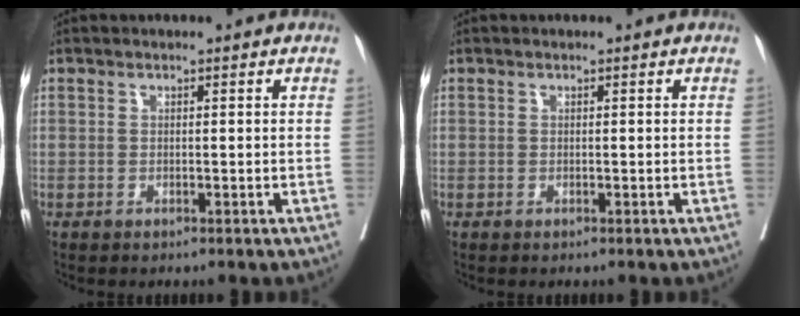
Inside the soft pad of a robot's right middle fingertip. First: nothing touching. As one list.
[{"total": 0.0}]